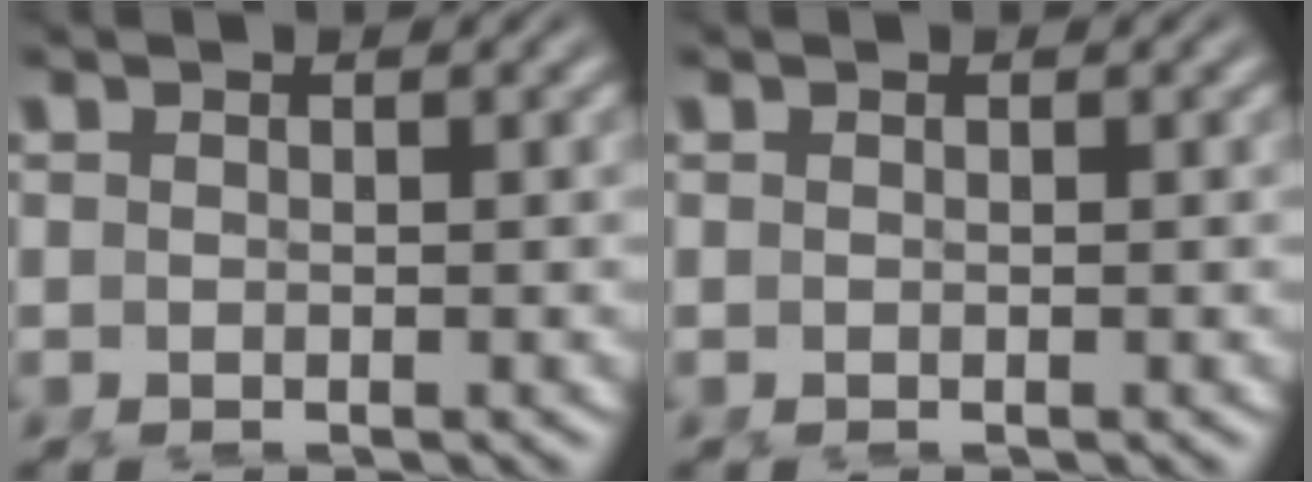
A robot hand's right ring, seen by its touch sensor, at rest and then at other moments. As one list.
[{"total": 0.0}]